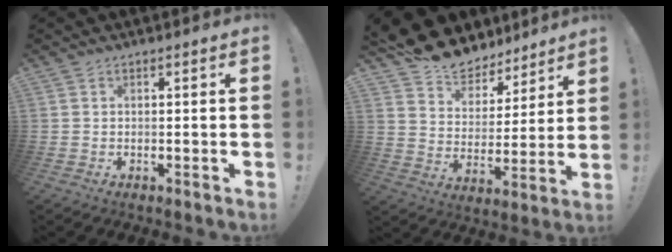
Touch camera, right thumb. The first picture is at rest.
{"total": 12.1, "force": [10.5, 5.8, 2.1], "torque": [-0.051, -0.083, 0.195]}